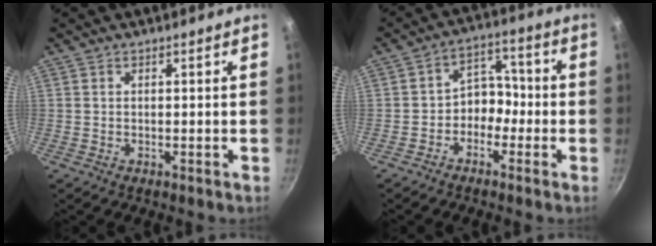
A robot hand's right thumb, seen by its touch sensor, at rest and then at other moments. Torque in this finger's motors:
{"motor_torque": [-0.25, 0.31, 0.04, 0.23, 0.03]}